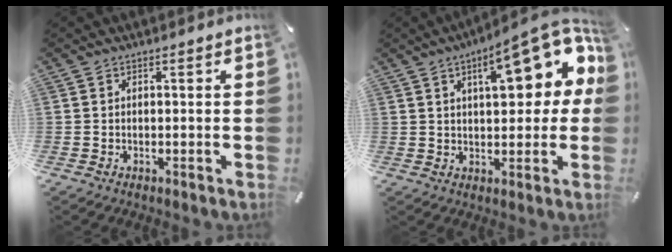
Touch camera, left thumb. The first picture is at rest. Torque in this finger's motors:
{"motor_torque": [2.17, 2.84, 1.24, -1.16, 0.35]}